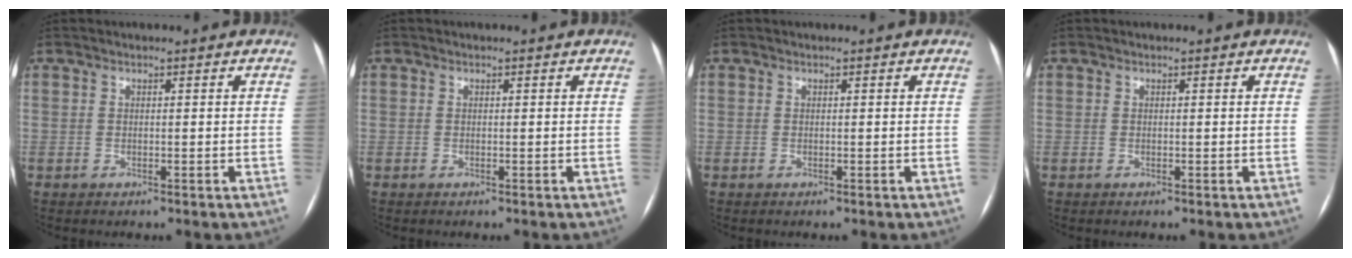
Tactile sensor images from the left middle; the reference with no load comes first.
{"total": 0.0}
{"total": 0.0}
{"total": 0.0}